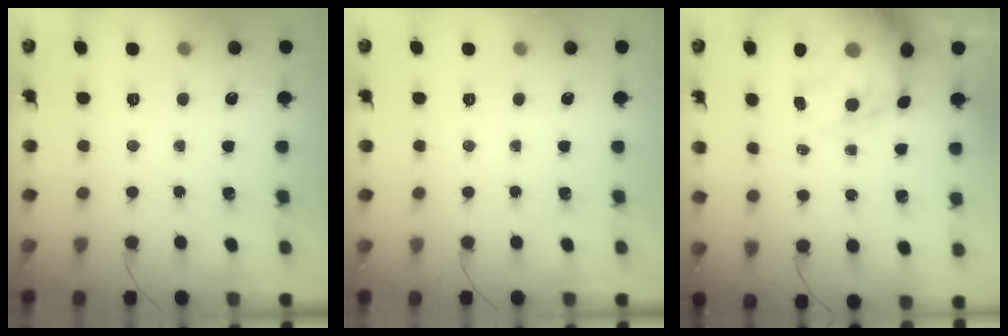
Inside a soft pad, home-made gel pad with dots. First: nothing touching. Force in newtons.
{"total": 0.0}
{"total": 14.7, "press": 14.3, "slide": 3.6}